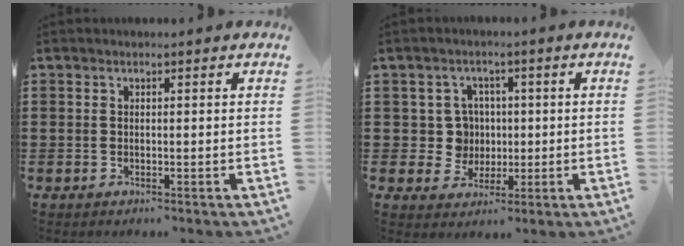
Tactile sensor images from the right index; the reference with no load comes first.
{"total": 5.4, "force": [0.3, 5.1, 1.9], "torque": [-0.051, 0.013, 0.004]}